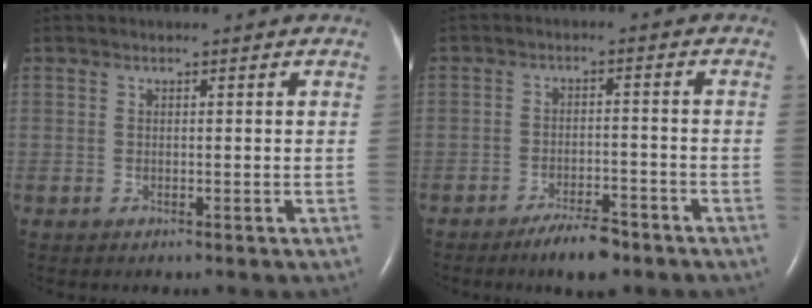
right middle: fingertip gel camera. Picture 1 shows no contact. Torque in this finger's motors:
{"motor_torque": [0.63, -0.55, 0.03, 0.06]}